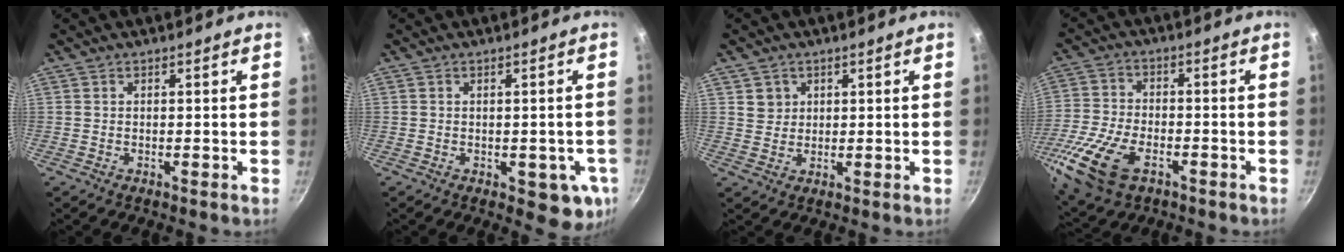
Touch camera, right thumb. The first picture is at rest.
{"total": 7.3, "force": [-1.9, 3.9, 5.9], "torque": [-0.038, 0.001, -0.019]}
{"total": 3.2, "force": [1.2, 2.9, 0.6], "torque": [0.009, 0.004, 0.023]}
{"total": 16.0, "force": [-7.1, 9.1, 11.1], "torque": [-0.236, 0.007, -0.138]}